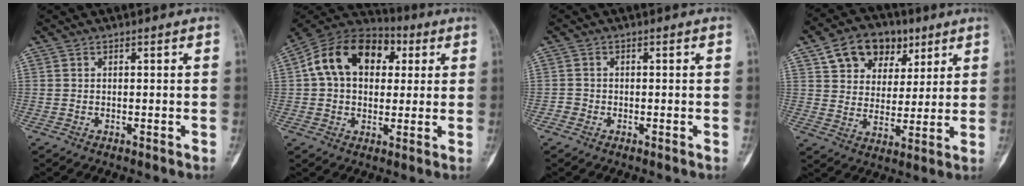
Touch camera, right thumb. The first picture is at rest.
{"total": 16.9, "force": [4.0, 11.9, 11.4], "torque": [-0.166, 0.022, 0.056]}
{"total": 0.9, "force": [-0.5, 0.8, -0.1], "torque": [0.005, 0.004, -0.014]}
{"total": 13.5, "force": [6.9, 9.6, 6.6], "torque": [-0.066, -0.014, 0.116]}